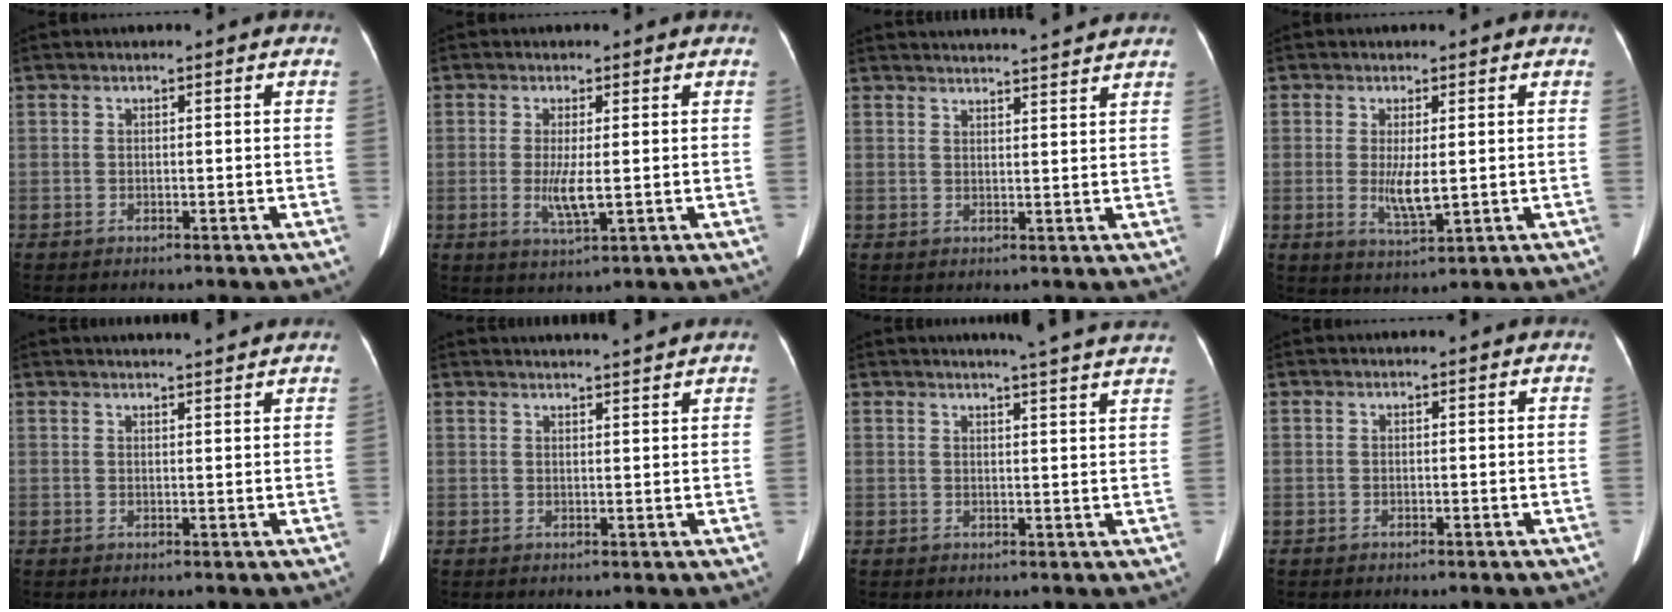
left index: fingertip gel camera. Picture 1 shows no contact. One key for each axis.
{"total": 4.0, "fx": -0.3, "fy": 0.6, "fz": 4.0, "tx": -0.083, "ty": -0.012, "tz": 0.000}
{"total": 11.3, "fx": 10.8, "fy": -0.5, "fz": 3.2, "tx": -0.048, "ty": 0.008, "tz": 0.132}
{"total": 4.4, "fx": 0.0, "fy": 0.9, "fz": 4.3, "tx": -0.085, "ty": -0.013, "tz": 0.007}
{"total": 6.8, "fx": 6.5, "fy": -0.2, "fz": 2.1, "tx": -0.030, "ty": 0.017, "tz": 0.073}
{"total": 7.9, "fx": 7.5, "fy": -0.8, "fz": 2.2, "tx": -0.030, "ty": 0.014, "tz": 0.090}
{"total": 12.5, "fx": 11.5, "fy": -0.5, "fz": 4.9, "tx": -0.064, "ty": -0.022, "tz": 0.119}
{"total": 0.8, "fx": 0.7, "fy": 0.1, "fz": 0.2, "tx": -0.011, "ty": 0.003, "tz": 0.005}